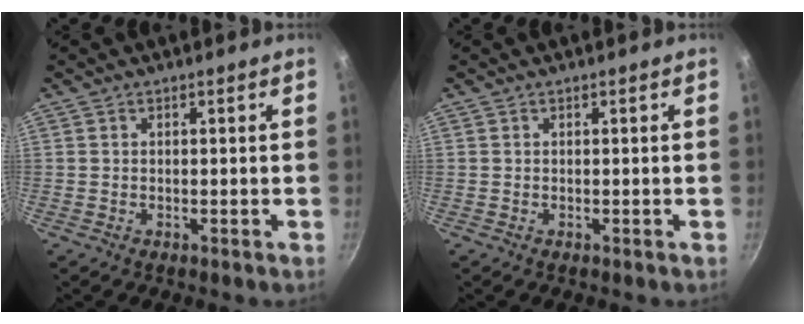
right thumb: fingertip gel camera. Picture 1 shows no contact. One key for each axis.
{"total": 0.0}